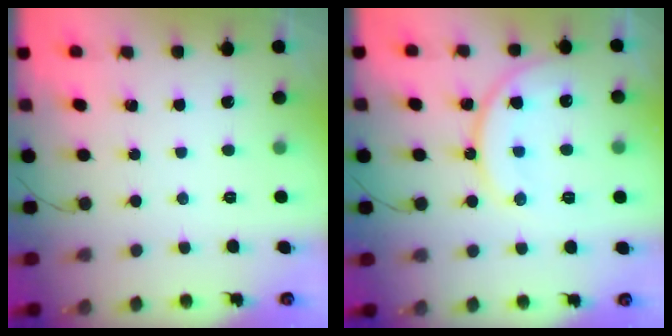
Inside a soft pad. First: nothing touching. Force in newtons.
{"total": 14.1, "press": 14.1, "slide": 0.8}